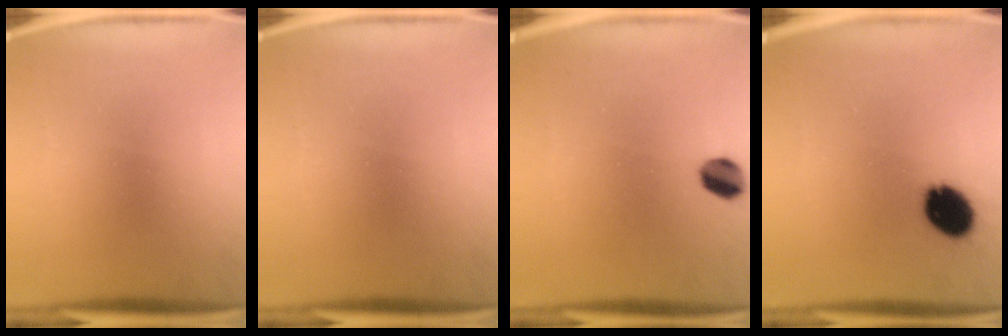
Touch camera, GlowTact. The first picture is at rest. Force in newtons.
{"total": 0.0}
{"total": 5.0}
{"total": 10.5}